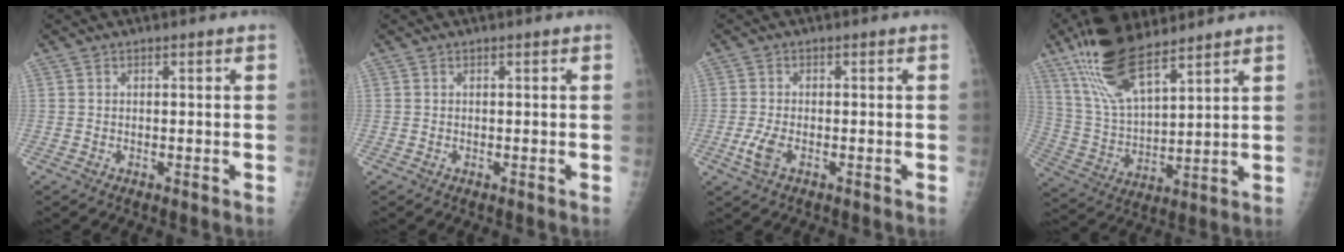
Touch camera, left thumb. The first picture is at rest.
{"total": 0.0}
{"total": 3.1, "force": [-1.0, 1.5, 2.5], "torque": [-0.061, -0.002, -0.025]}
{"total": 16.1, "force": [11.2, 5.5, 10.2], "torque": [-0.173, -0.040, 0.224]}